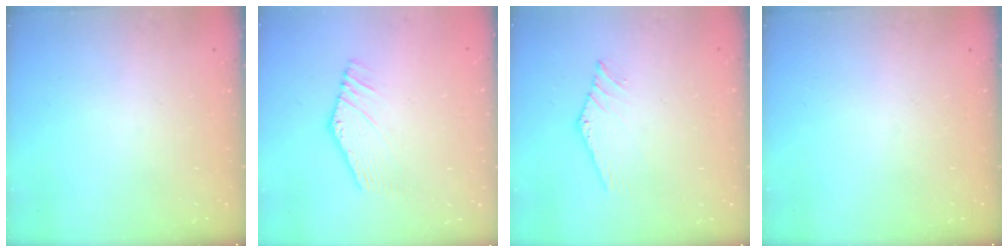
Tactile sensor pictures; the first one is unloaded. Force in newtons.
{"total": 3.6, "press": 3.6, "slide": 0.4}
{"total": 0.0}
{"total": 0.0}